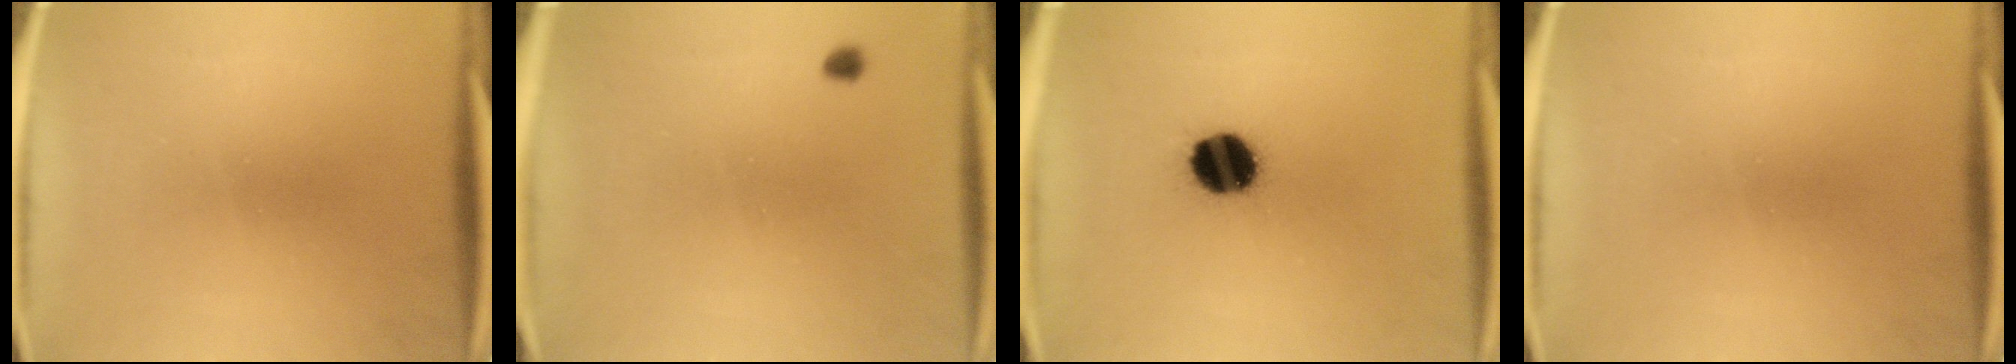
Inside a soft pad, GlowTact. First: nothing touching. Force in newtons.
{"total": 0.9}
{"total": 11.7}
{"total": 0.0}